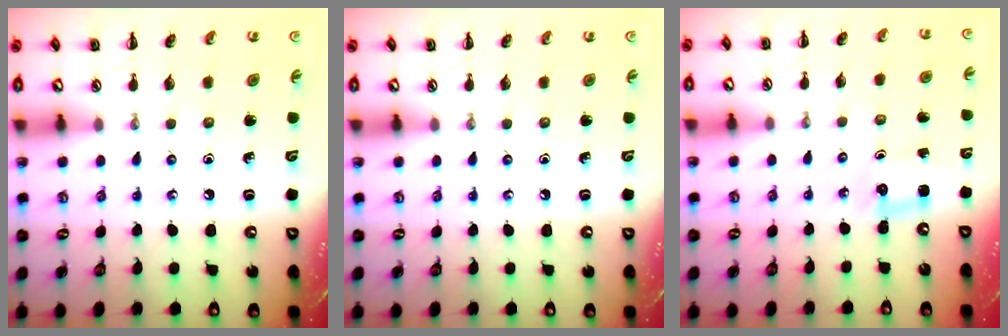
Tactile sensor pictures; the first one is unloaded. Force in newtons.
{"total": 0.0}
{"total": 1.8, "press": 1.7, "slide": 0.5}